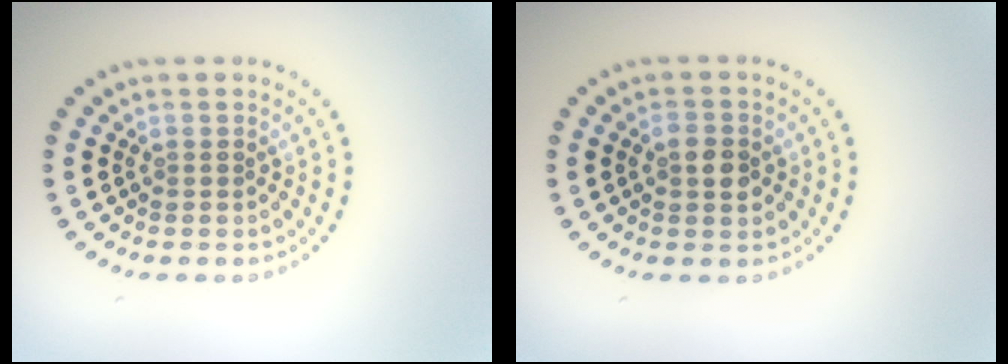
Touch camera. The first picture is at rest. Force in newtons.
{"total": 2.5, "press": 2.5, "slide": 0.1}